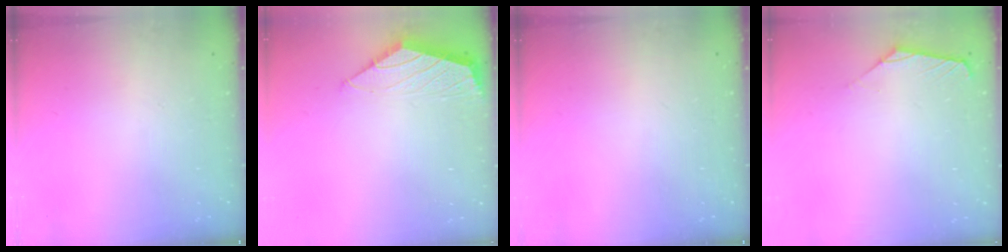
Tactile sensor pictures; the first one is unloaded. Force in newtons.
{"total": 1.5, "press": 1.4, "slide": 0.4}
{"total": 0.0}
{"total": 1.0, "press": 0.9, "slide": 0.3}